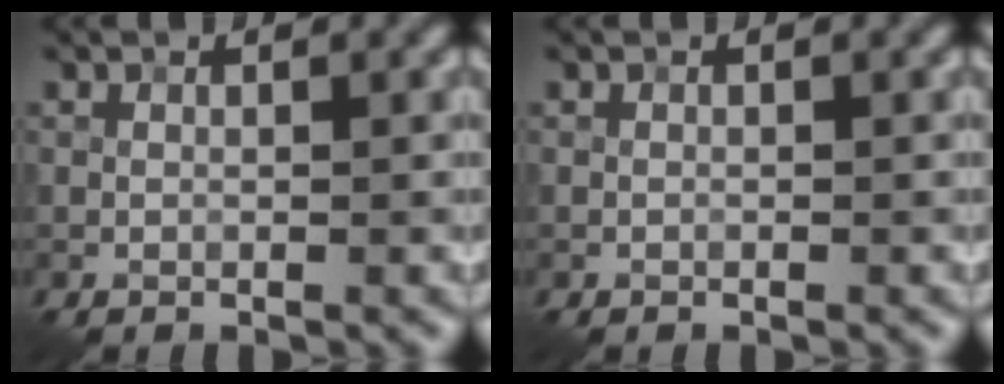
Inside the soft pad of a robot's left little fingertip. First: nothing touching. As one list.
[{"total": 0.0}]